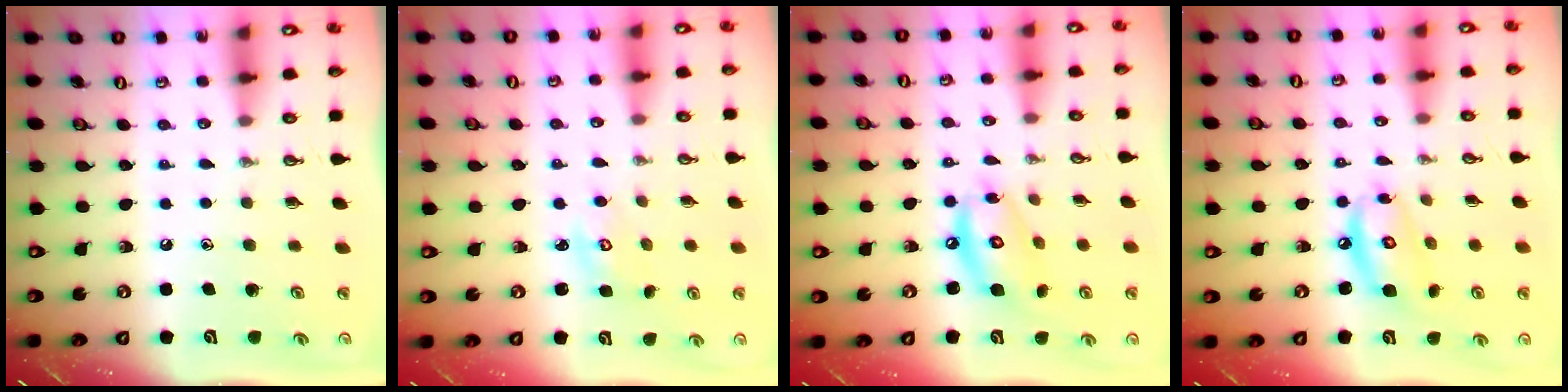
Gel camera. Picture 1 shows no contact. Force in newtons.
{"total": 3.6, "press": 3.6, "slide": 0.4}
{"total": 11.5, "press": 11.5, "slide": 0.8}
{"total": 9.7, "press": 9.7, "slide": 0.9}